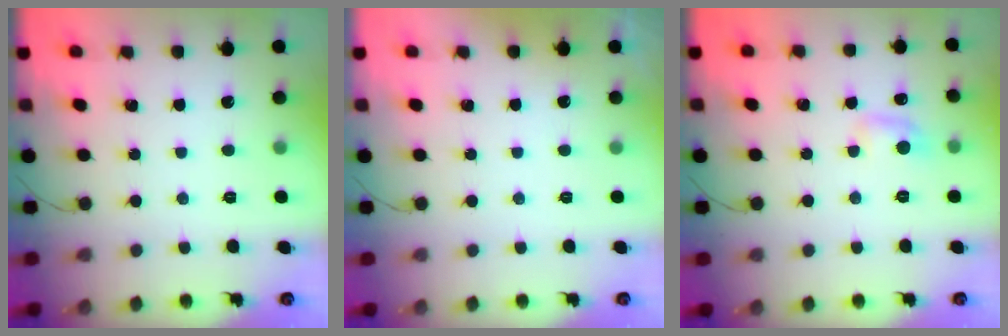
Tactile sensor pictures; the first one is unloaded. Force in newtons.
{"total": 7.1, "press": 1.6, "slide": 6.9}
{"total": 5.5, "press": 5.2, "slide": 1.7}